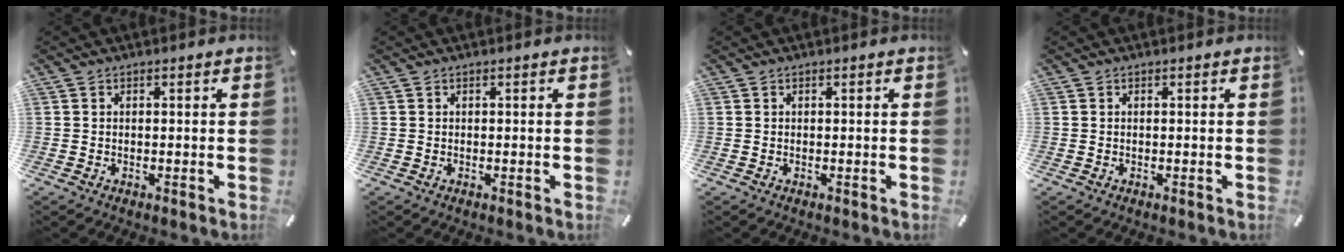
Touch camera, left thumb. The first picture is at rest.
{"total": 0.0}
{"total": 0.0}
{"total": 0.0}